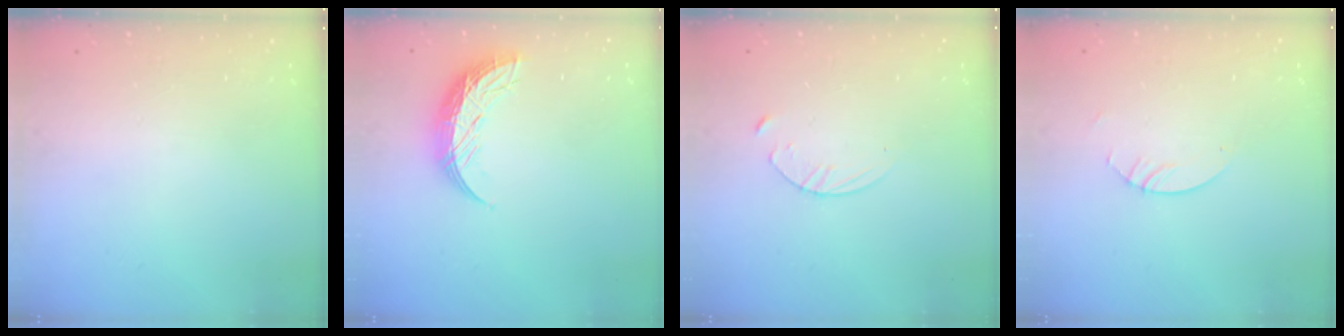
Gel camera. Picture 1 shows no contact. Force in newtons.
{"total": 10.5, "press": 10.5, "slide": 0.8}
{"total": 3.1, "press": 3.1, "slide": 0.3}
{"total": 2.4, "press": 2.4, "slide": 0.2}